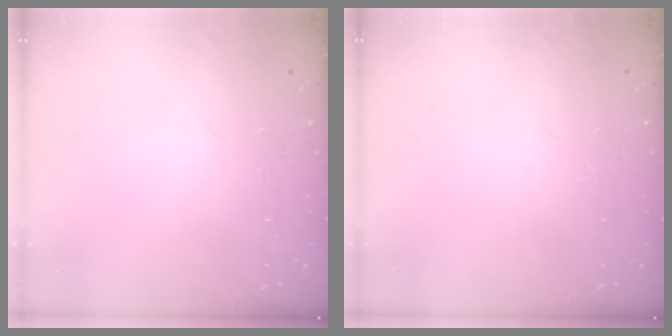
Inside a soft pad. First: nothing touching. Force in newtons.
{"total": 0.0}